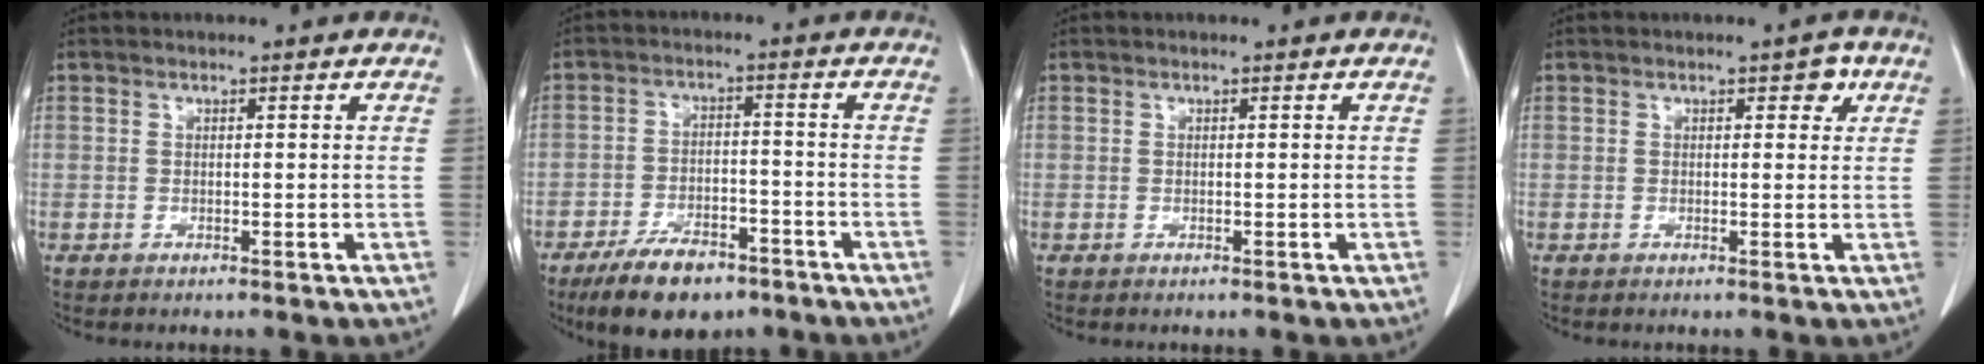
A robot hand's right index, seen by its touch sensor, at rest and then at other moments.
{"total": 9.6, "force": [-7.0, 4.1, 5.3], "torque": [-0.091, -0.006, -0.117]}
{"total": 0.0}
{"total": 2.3, "force": [1.0, 1.3, 1.6], "torque": [-0.013, 0.006, 0.011]}